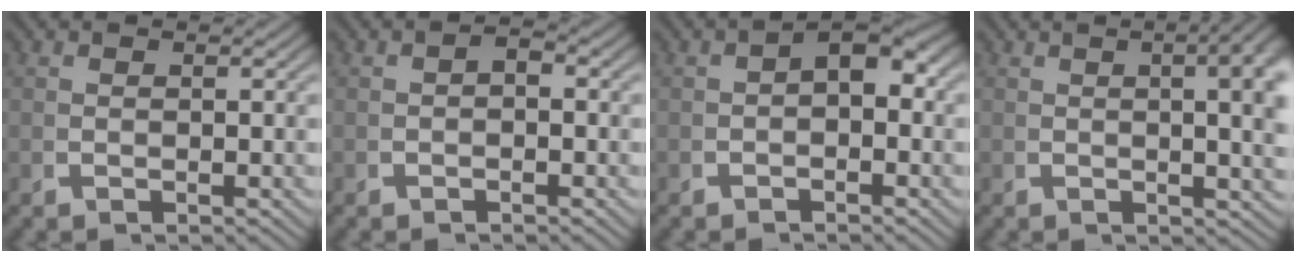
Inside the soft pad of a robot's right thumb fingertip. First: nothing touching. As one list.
[{"total": 0.7, "force": [-0.5, 0.2, 0.5], "torque": [-0.006, -0.002, -0.008]}, {"total": 3.0, "force": [-0.3, 1.6, 2.5], "torque": [-0.036, -0.005, 0.000]}, {"total": 7.8, "force": [2.0, 3.2, 6.8], "torque": [-0.060, 0.021, 0.019]}]